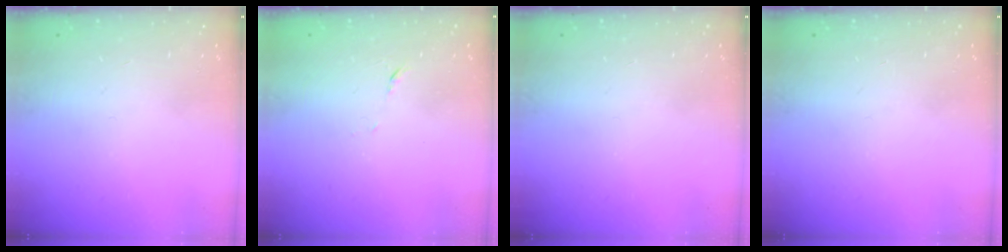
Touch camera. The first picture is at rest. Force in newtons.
{"total": 4.4, "press": 4.3, "slide": 0.8}
{"total": 0.0}
{"total": 0.0}